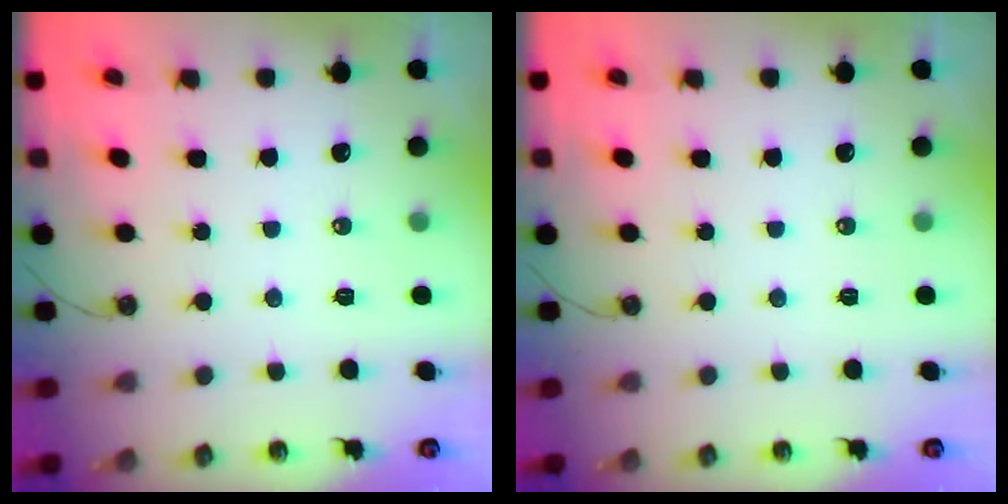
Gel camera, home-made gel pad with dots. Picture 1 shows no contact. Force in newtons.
{"total": 0.0}